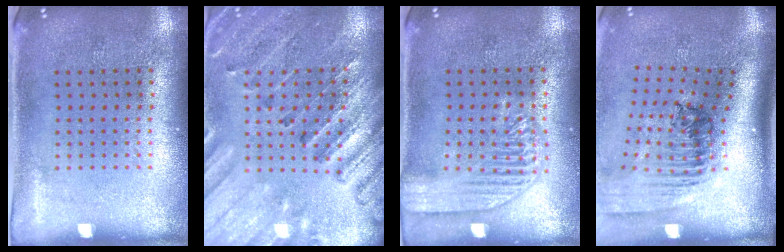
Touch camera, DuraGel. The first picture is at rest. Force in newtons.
{"total": 2.5, "press": 2.5, "slide": 0.4}
{"total": 1.9, "press": 1.9, "slide": 0.2}
{"total": 2.4, "press": 1.7, "slide": 1.7}